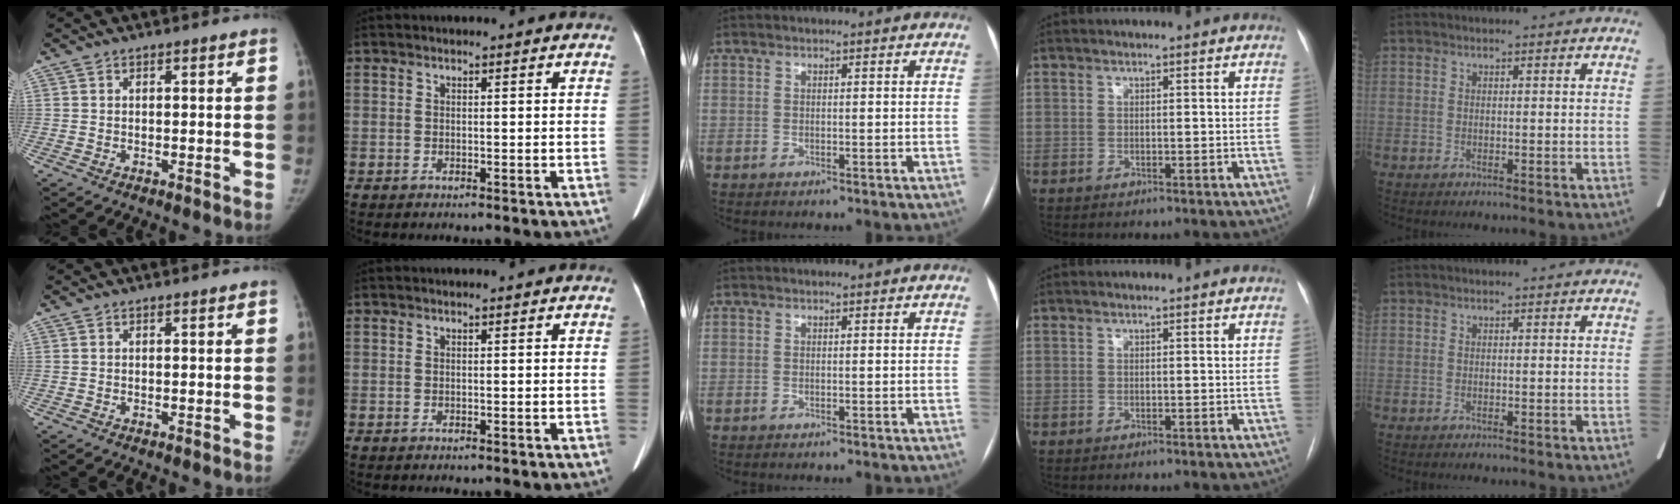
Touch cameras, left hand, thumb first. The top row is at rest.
{}